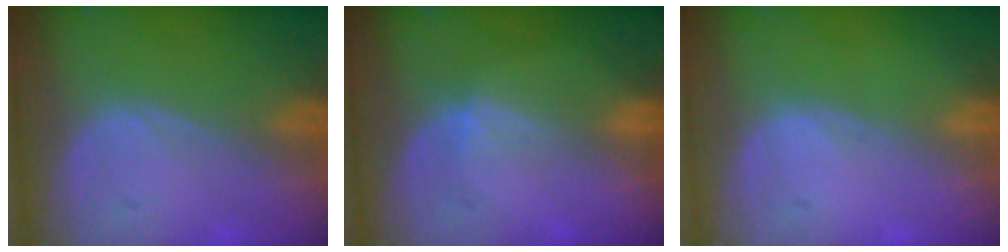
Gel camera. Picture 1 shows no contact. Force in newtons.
{"total": 2.1, "press": 1.7, "slide": 1.2}
{"total": 0.0}